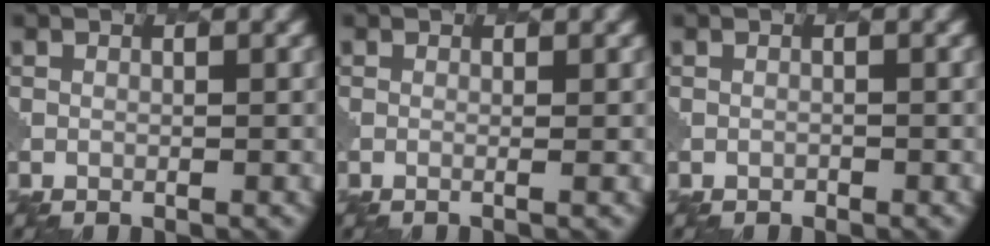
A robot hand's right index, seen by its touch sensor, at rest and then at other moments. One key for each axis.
{"total": 1.2, "fx": 0.3, "fy": 0.5, "fz": 1.0, "tx": -0.009, "ty": 0.000, "tz": -0.012}
{"total": 0.6, "fx": -0.1, "fy": -0.1, "fz": -0.6, "tx": 0.005, "ty": 0.001, "tz": -0.006}